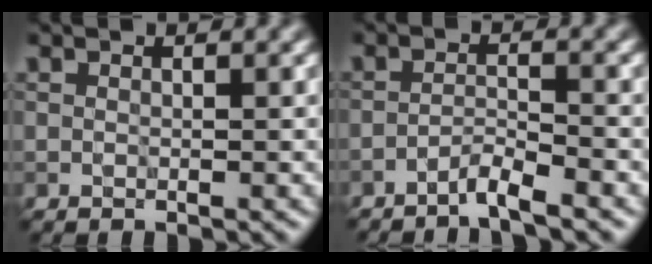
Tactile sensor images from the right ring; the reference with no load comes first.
{"total": 2.1, "force": [-1.9, 0.0, 0.9], "torque": [-0.014, 0.009, -0.044]}